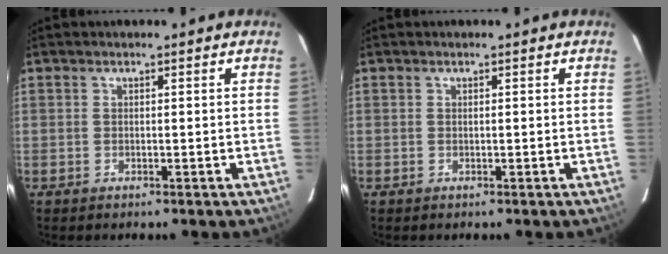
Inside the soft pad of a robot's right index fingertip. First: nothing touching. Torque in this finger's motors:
{"motor_torque": [-0.05, 0.09, -0.03, 0.00]}